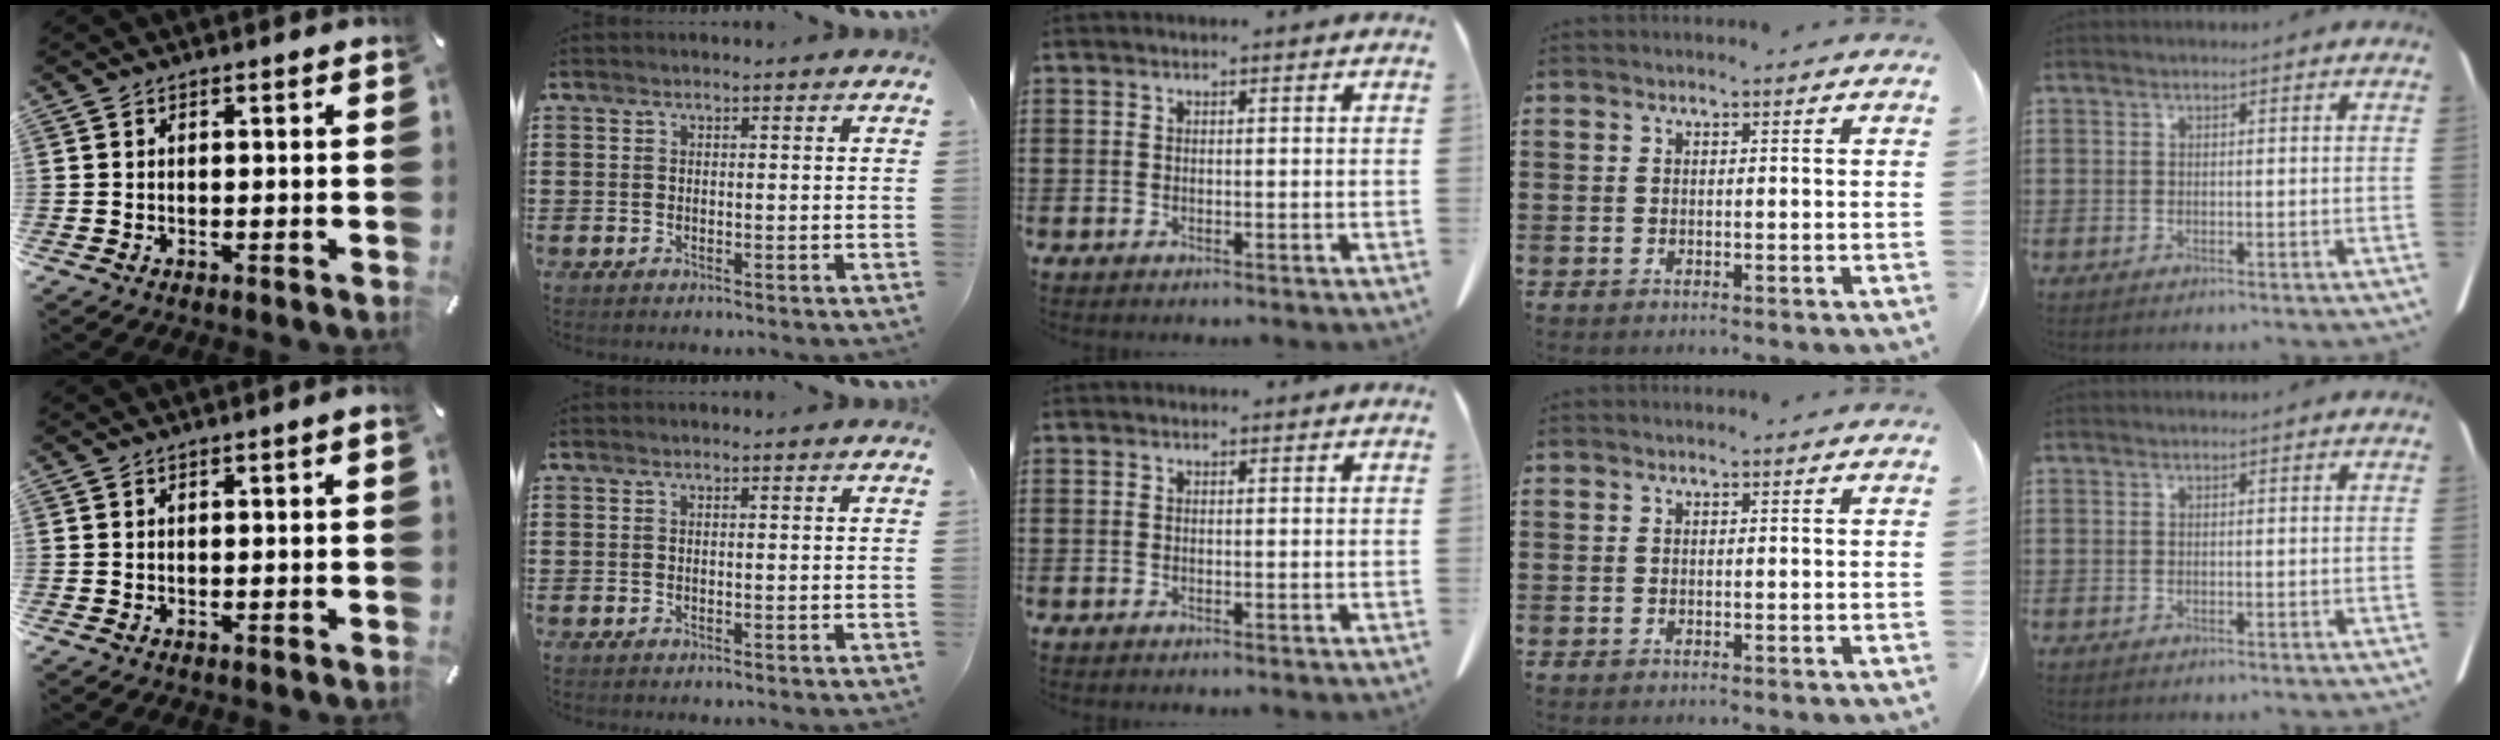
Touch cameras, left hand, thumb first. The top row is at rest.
{"thumb": {"total": 0.6, "force": [0.0, 0.0, 0.6], "torque": [-0.009, 0.000, 0.000]}}